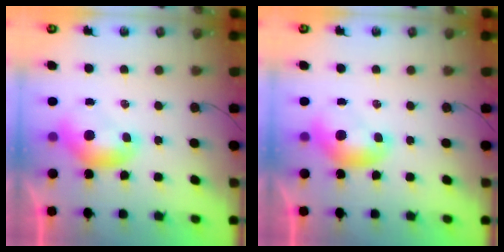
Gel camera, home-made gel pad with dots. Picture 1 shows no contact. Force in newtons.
{"total": 0.0}